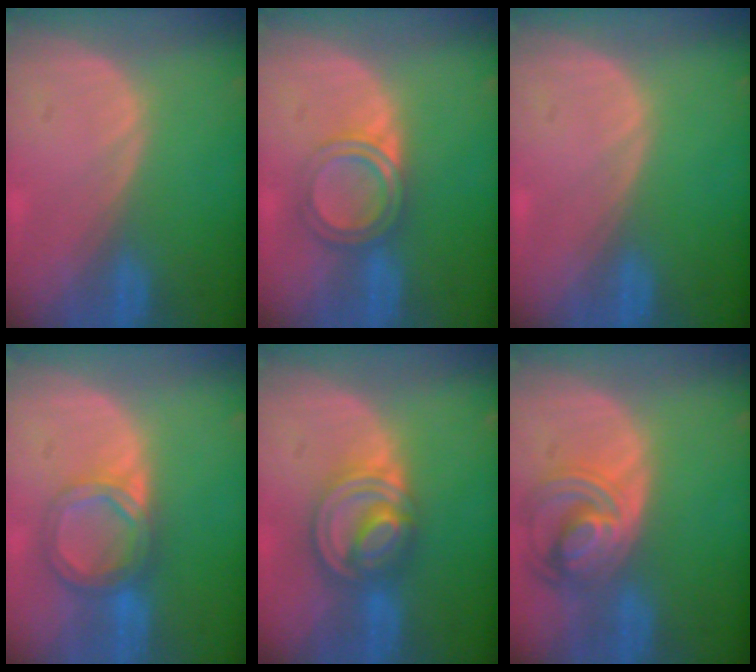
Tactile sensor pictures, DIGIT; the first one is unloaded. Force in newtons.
{"total": 4.6, "press": 4.6, "slide": 0.7}
{"total": 0.0}
{"total": 6.4, "press": 5.6, "slide": 3.1}
{"total": 8.2, "press": 6.9, "slide": 4.3}
{"total": 8.2, "press": 7.2, "slide": 4.1}